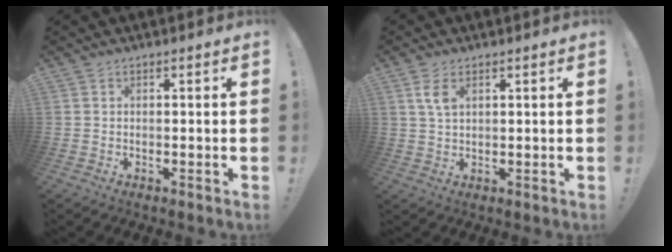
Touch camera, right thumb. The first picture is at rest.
{"total": 4.8, "force": [2.1, 2.2, 3.7], "torque": [-0.062, -0.006, 0.037]}